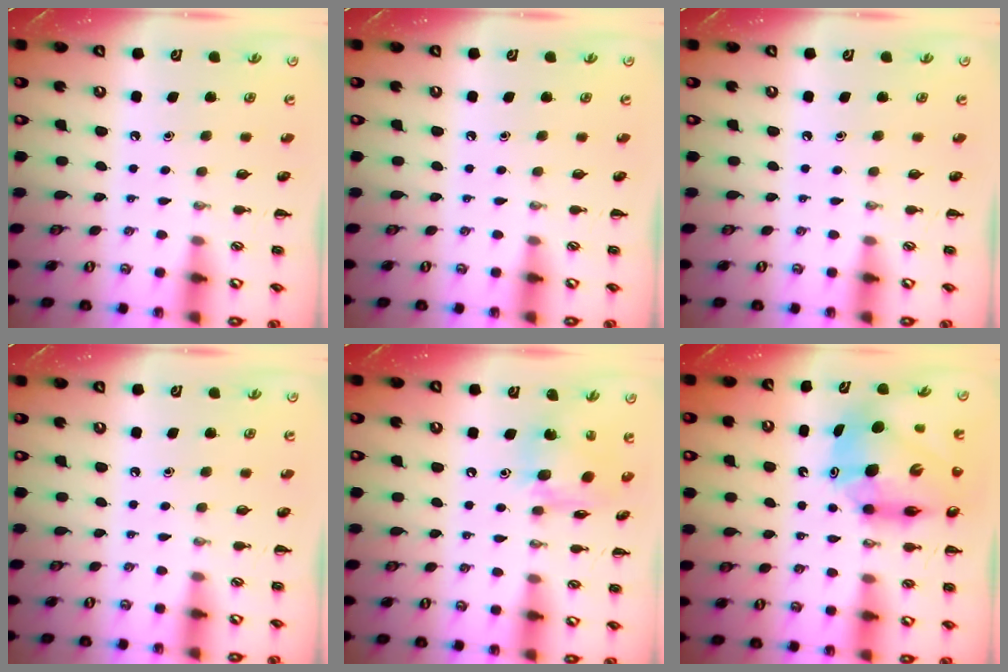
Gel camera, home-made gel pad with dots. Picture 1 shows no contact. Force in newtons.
{"total": 0.0}
{"total": 0.0}
{"total": 0.0}
{"total": 11.4, "press": 11.3, "slide": 0.9}
{"total": 13.1, "press": 12.6, "slide": 3.8}